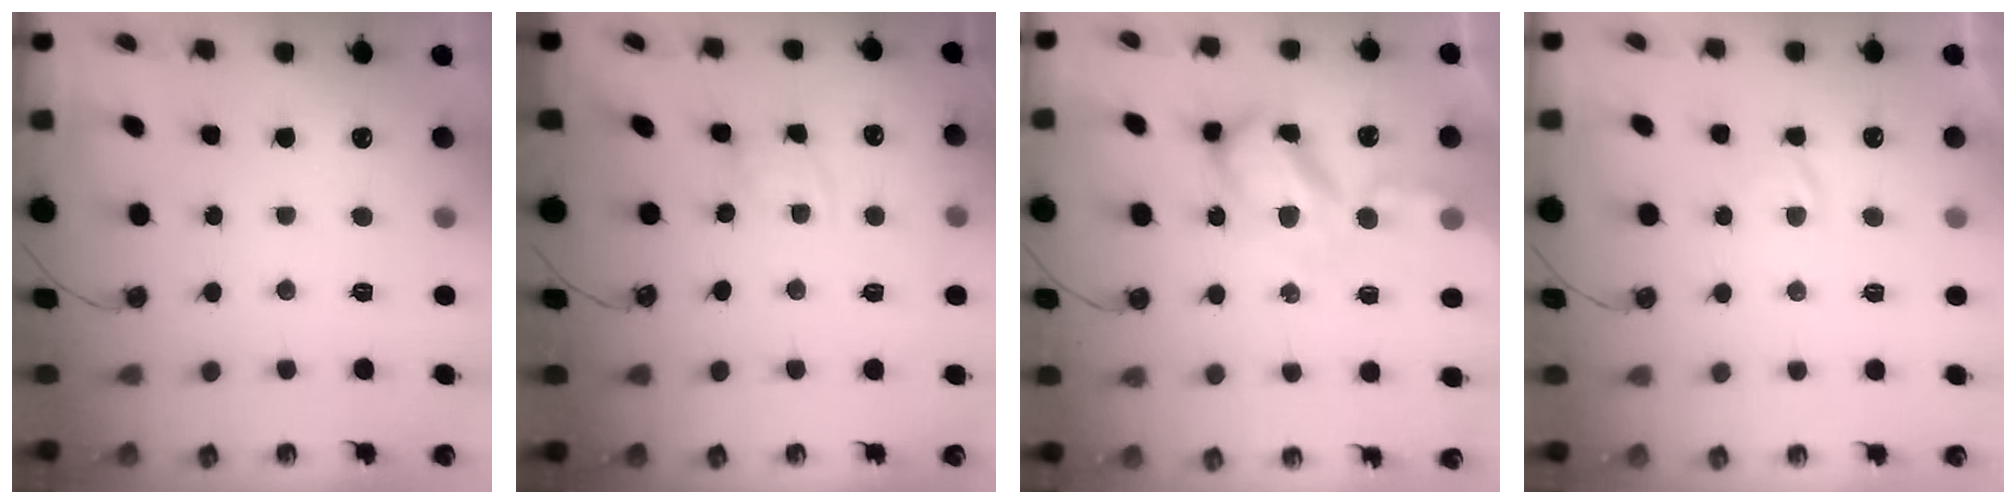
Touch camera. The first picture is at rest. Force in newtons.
{"total": 1.9, "press": 1.9, "slide": 0.3}
{"total": 15.2, "press": 15.2, "slide": 1.5}
{"total": 2.8, "press": 2.8, "slide": 0.4}